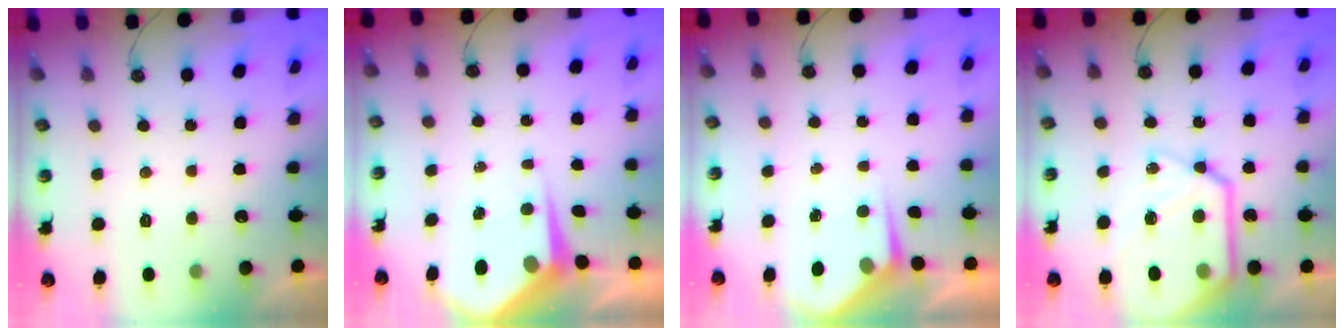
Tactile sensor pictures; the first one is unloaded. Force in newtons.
{"total": 6.6, "press": 6.6, "slide": 0.5}
{"total": 4.6, "press": 4.6, "slide": 0.3}
{"total": 19.4, "press": 19.3, "slide": 2.0}